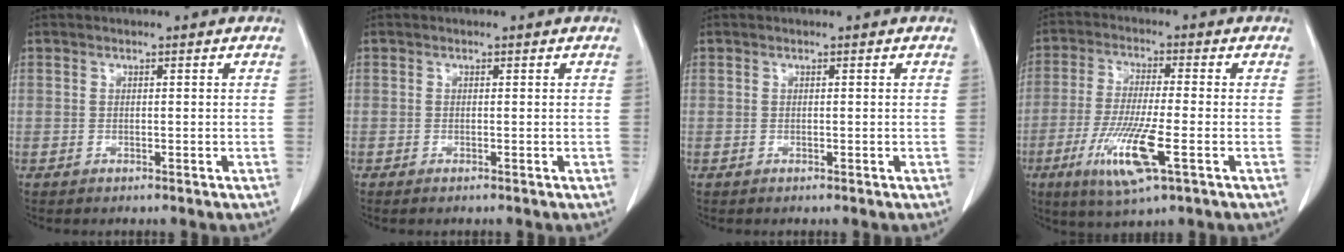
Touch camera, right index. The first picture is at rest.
{"total": 0.5, "force": [-0.5, 0.0, 0.3], "torque": [-0.008, -0.002, -0.008]}
{"total": 0.0}
{"total": 10.8, "force": [-4.1, 0.9, 9.9], "torque": [-0.199, -0.024, -0.074]}